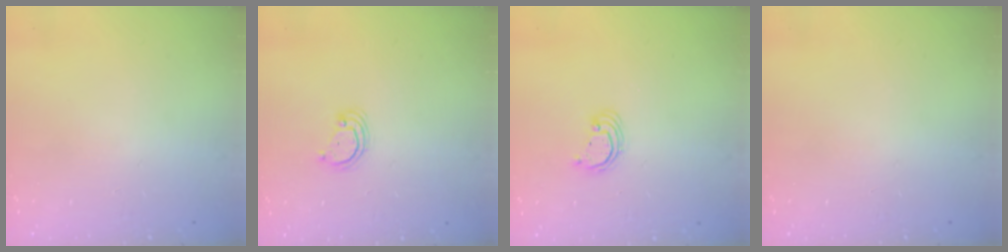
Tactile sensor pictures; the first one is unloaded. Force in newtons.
{"total": 4.2, "press": 4.2, "slide": 0.4}
{"total": 2.4, "press": 2.4, "slide": 0.1}
{"total": 0.0}